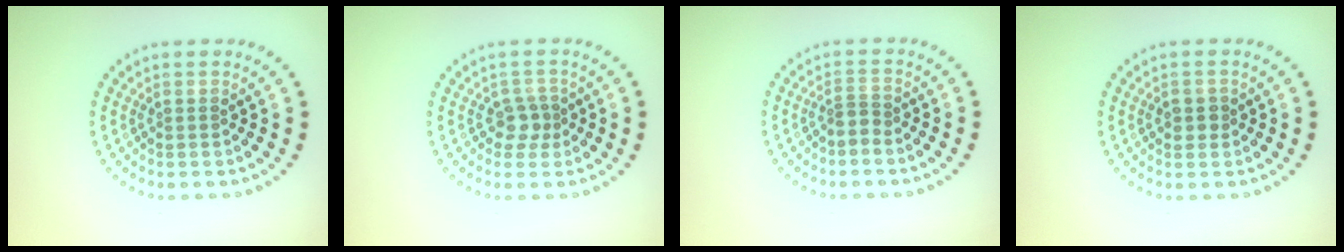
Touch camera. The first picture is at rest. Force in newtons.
{"total": 1.8, "press": 1.6, "slide": 0.9}
{"total": 1.1, "press": 0.7, "slide": 0.9}
{"total": 1.6, "press": 1.6, "slide": 0.3}